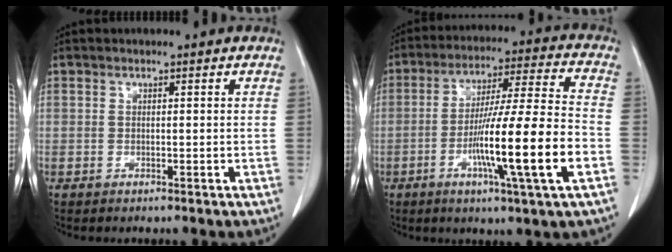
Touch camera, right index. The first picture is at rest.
{"total": 16.7, "force": [-5.2, -0.5, 15.9], "torque": [-0.276, -0.008, -0.090]}